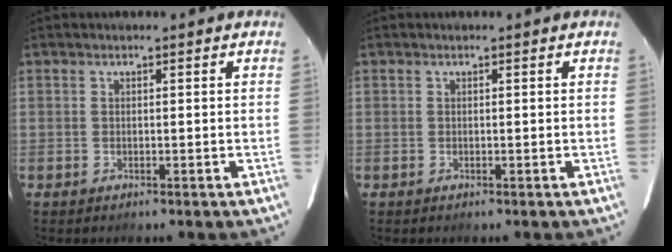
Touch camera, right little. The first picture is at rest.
{"total": 0.0}